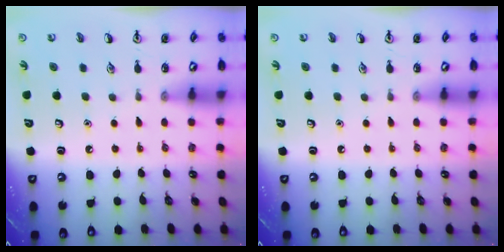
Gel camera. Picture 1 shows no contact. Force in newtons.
{"total": 0.0}